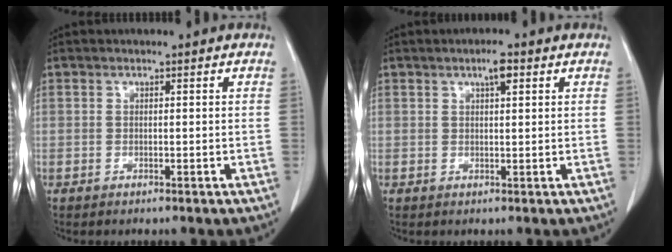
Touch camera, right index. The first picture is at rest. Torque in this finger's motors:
{"motor_torque": [0.26, 0.12, 0.04, 0.03]}